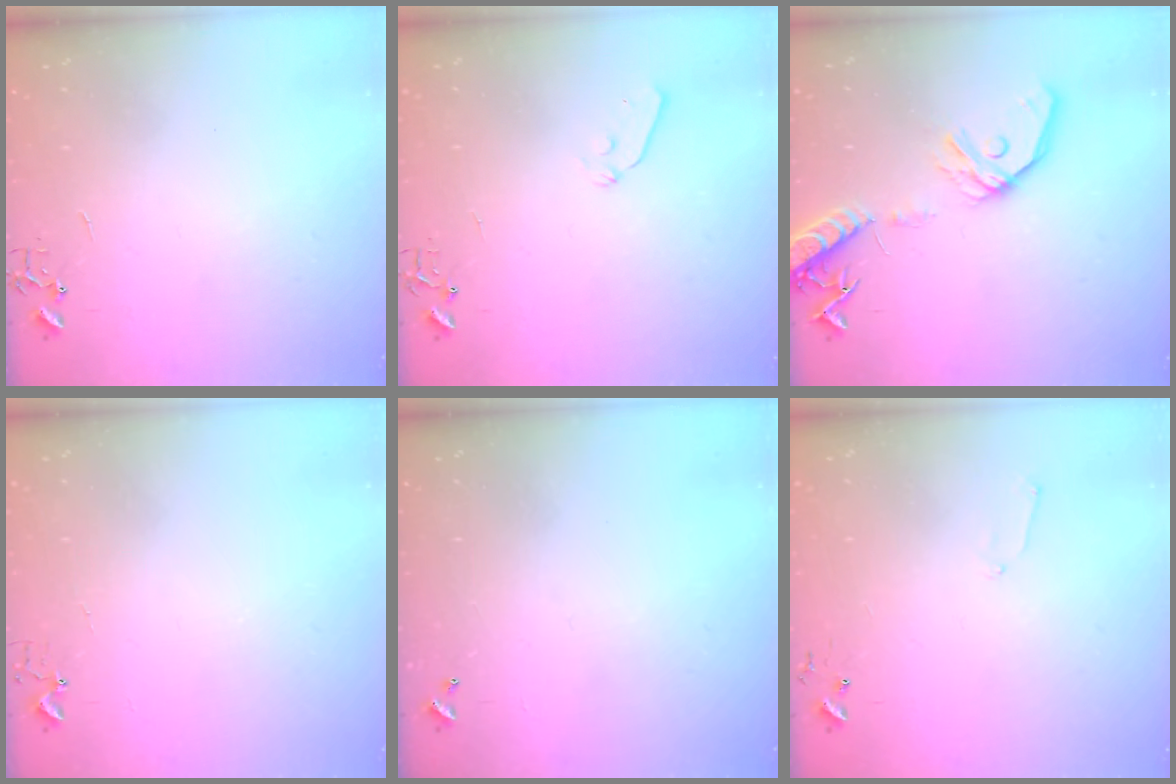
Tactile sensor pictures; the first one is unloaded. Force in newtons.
{"total": 4.9, "press": 4.8, "slide": 0.7}
{"total": 15.4, "press": 15.2, "slide": 2.8}
{"total": 3.8, "press": 3.8, "slide": 0.3}
{"total": 0.0}
{"total": 5.1, "press": 5.0, "slide": 0.6}